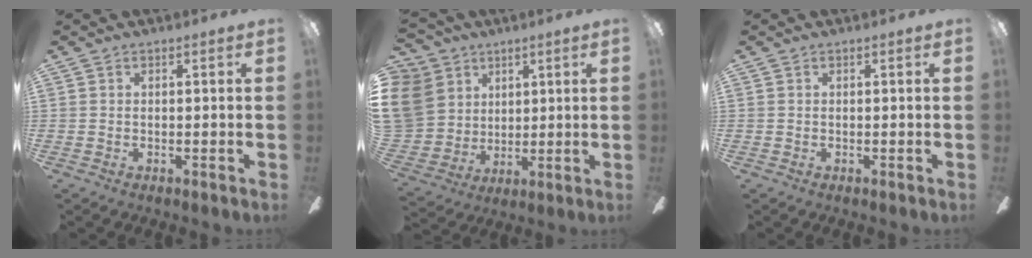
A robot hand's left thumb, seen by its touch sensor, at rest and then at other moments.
{"total": 15.6, "force": [4.8, 13.7, 5.9], "torque": [-0.143, -0.018, 0.101]}
{"total": 0.0}